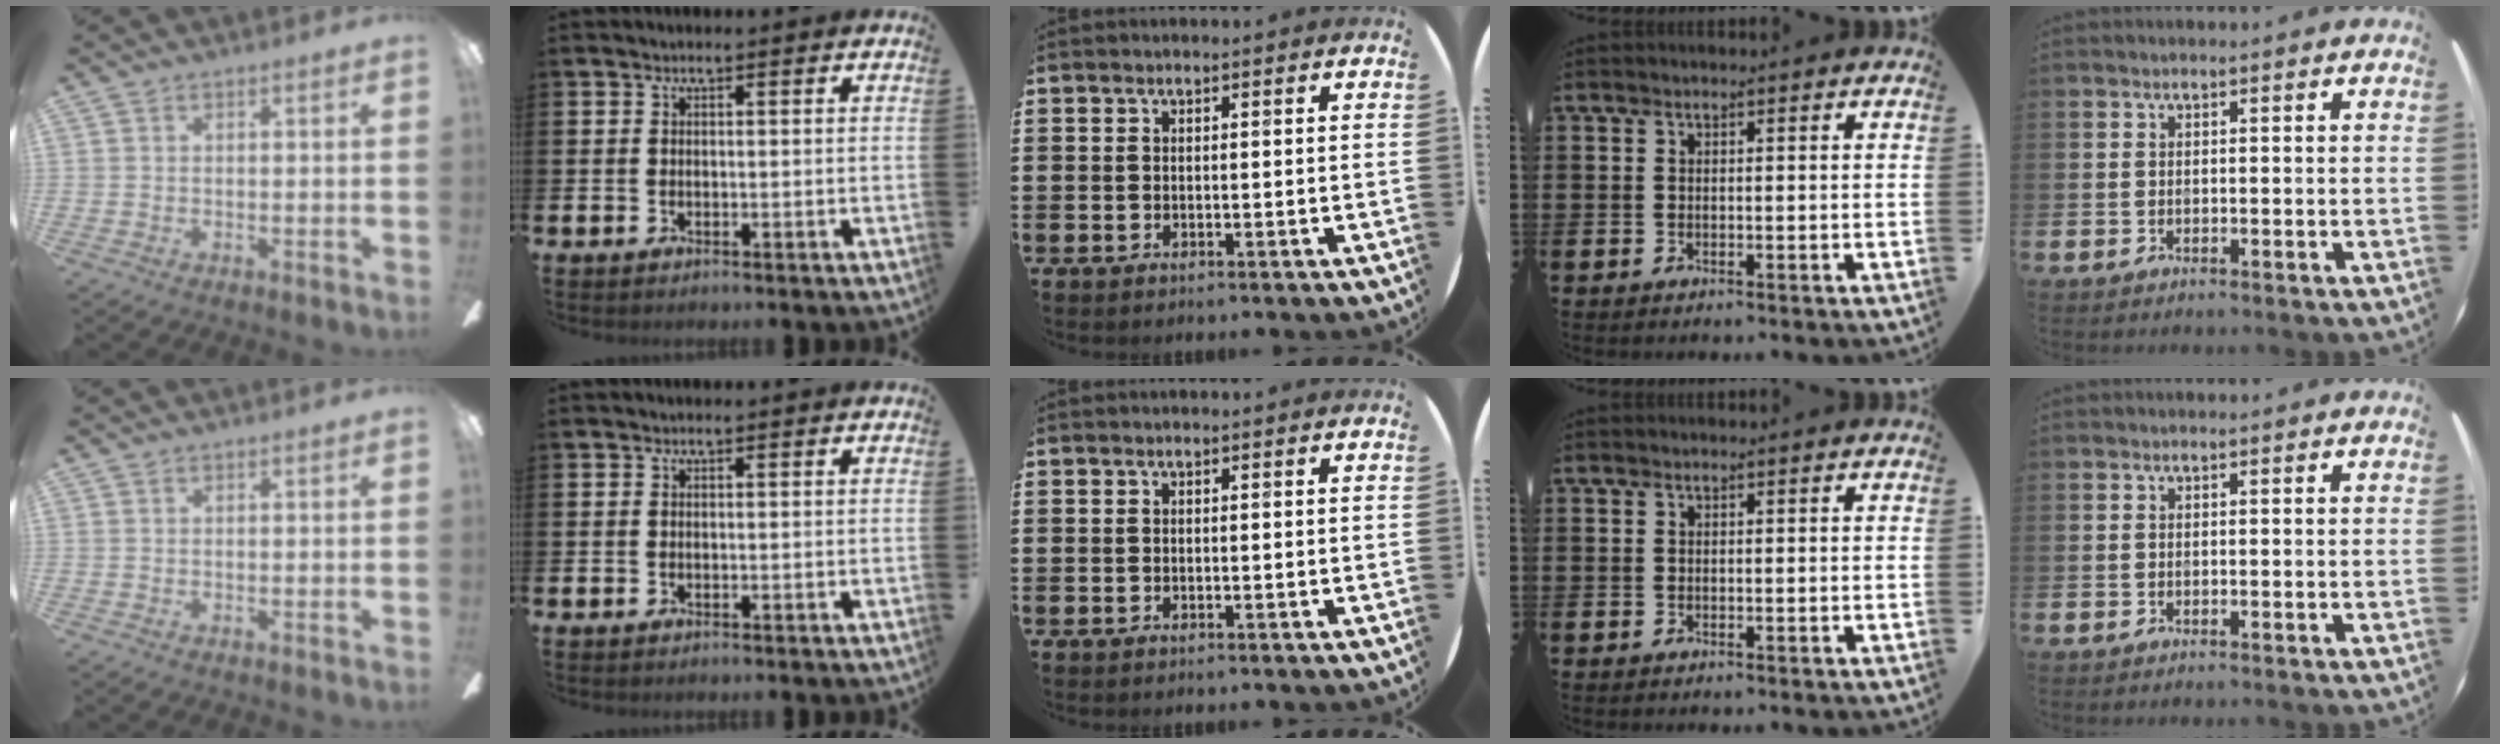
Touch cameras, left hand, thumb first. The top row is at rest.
{}